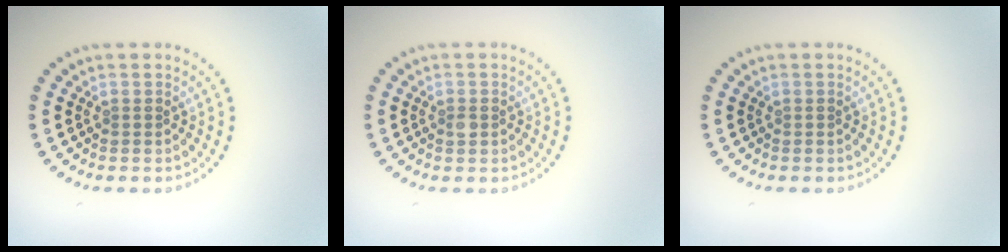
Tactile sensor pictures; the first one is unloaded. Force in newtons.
{"total": 0.9, "press": 0.9, "slide": 0.0}
{"total": 0.0}